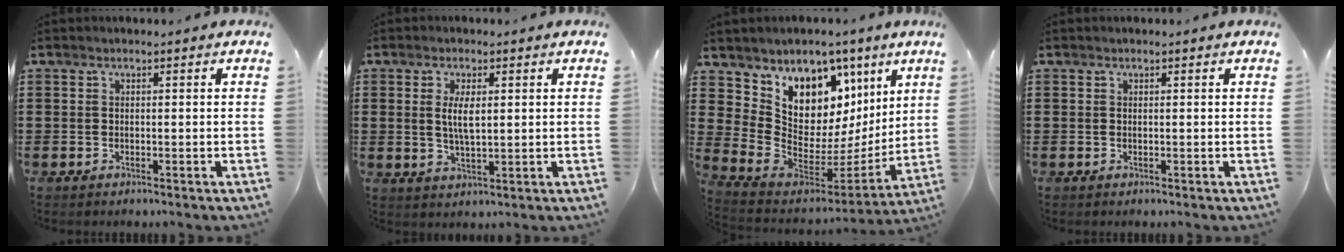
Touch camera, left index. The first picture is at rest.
{"total": 3.9, "force": [0.7, 1.3, 3.6], "torque": [-0.073, 0.006, 0.011]}
{"total": 8.1, "force": [5.2, 5.9, 2.0], "torque": [-0.059, -0.068, 0.099]}
{"total": 0.0}